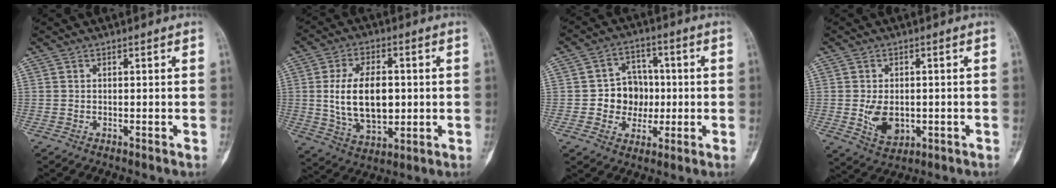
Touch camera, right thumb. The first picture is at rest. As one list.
[{"total": 14.1, "force": [0.6, 8.4, 11.4], "torque": [-0.180, -0.003, 0.020]}, {"total": 9.1, "force": [-0.6, 8.0, 4.3], "torque": [-0.015, 0.018, -0.013]}, {"total": 6.5, "force": [-0.8, 4.4, 4.8], "torque": [-0.065, -0.006, -0.003]}]